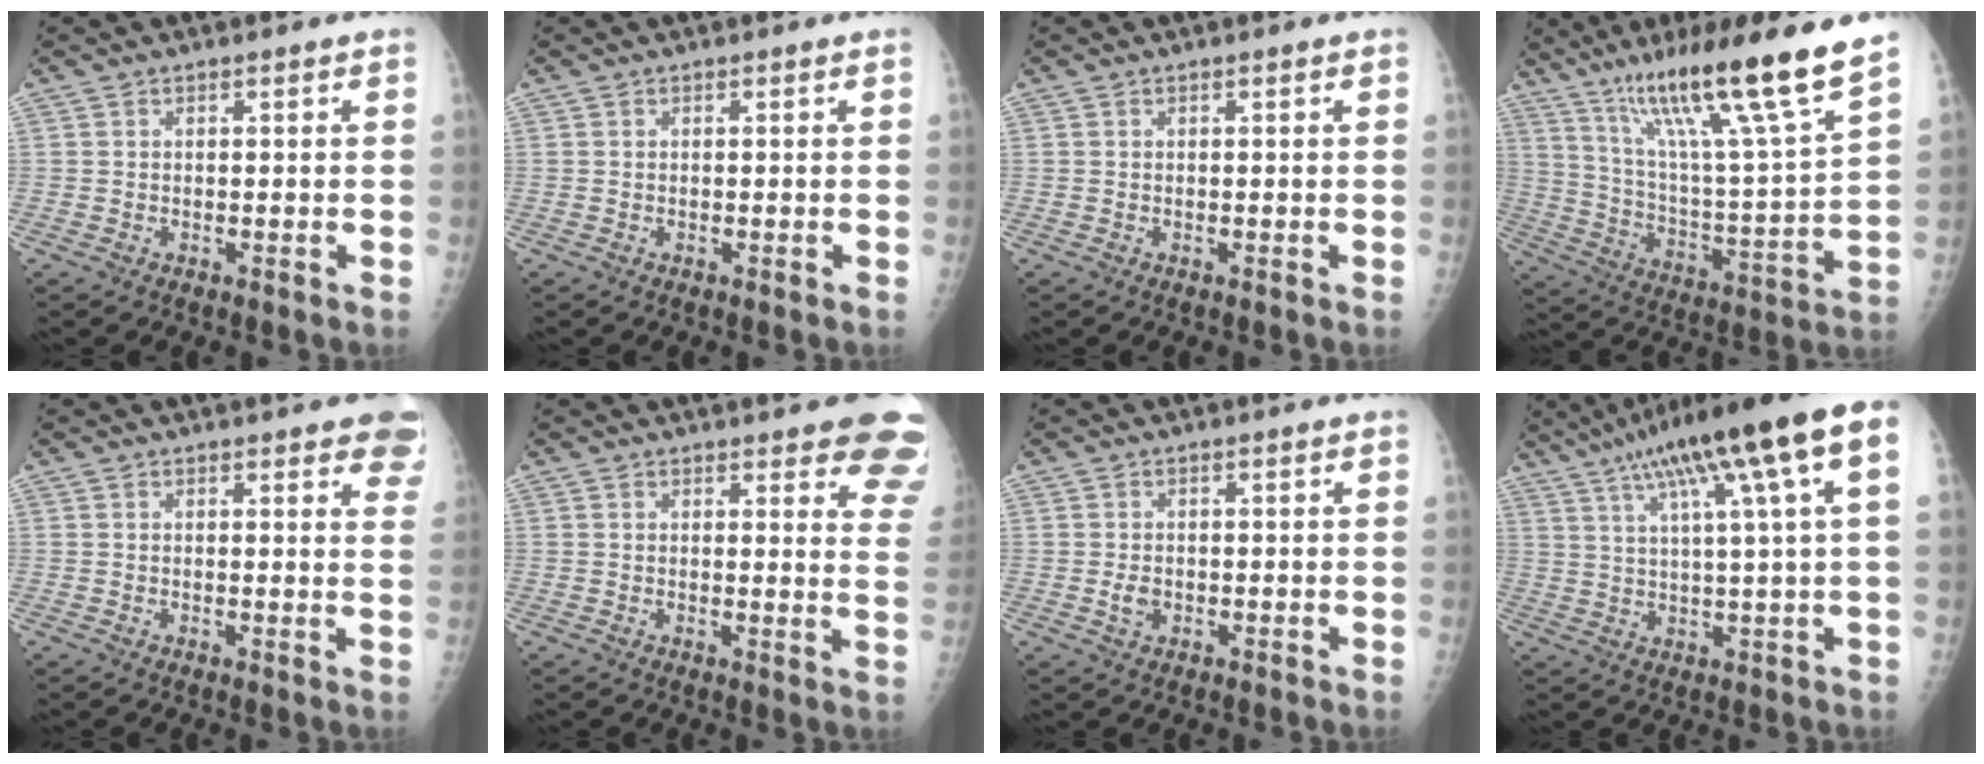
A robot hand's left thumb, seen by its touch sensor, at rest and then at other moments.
{"total": 0.0}
{"total": 0.0}
{"total": 22.5, "force": [15.7, 1.0, 16.1], "torque": [-0.246, -0.063, 0.271]}
{"total": 7.7, "force": [5.3, 2.4, 5.0], "torque": [-0.029, -0.016, 0.049]}
{"total": 12.1, "force": [9.0, 3.7, 7.3], "torque": [-0.044, -0.042, 0.080]}
{"total": 2.1, "force": [-0.3, 1.5, 1.4], "torque": [-0.022, 0.000, -0.005]}
{"total": 18.9, "force": [8.2, 1.8, 16.9], "torque": [-0.271, 0.019, 0.124]}